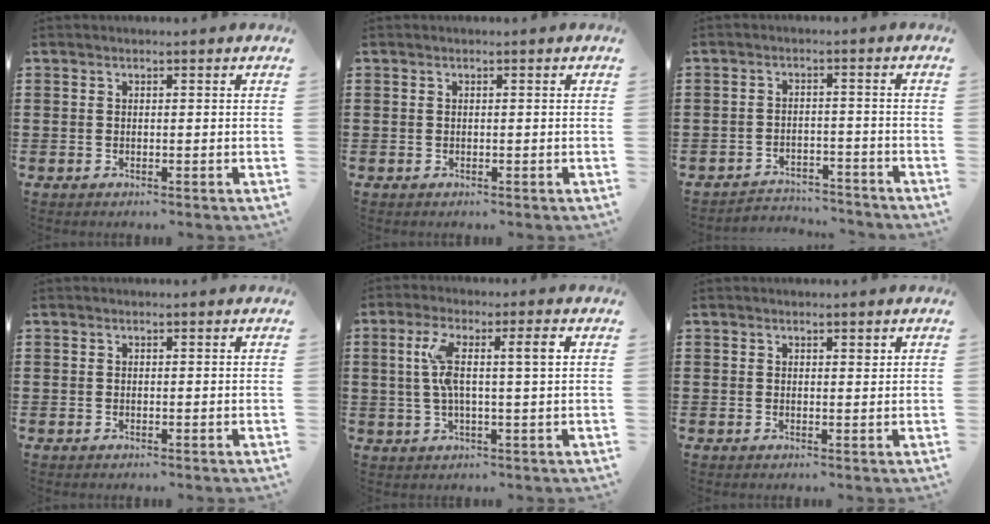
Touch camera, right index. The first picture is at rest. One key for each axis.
{"total": 0.0}
{"total": 3.5, "fx": -3.4, "fy": 0.7, "fz": 0.1, "tx": -0.008, "ty": 0.002, "tz": -0.073}
{"total": 0.0}
{"total": 6.7, "fx": 1.3, "fy": 0.8, "fz": 6.5, "tx": -0.133, "ty": -0.001, "tz": 0.014}
{"total": 0.8, "fx": 0.6, "fy": 0.4, "fz": 0.4, "tx": 0.000, "ty": 0.000, "tz": 0.009}